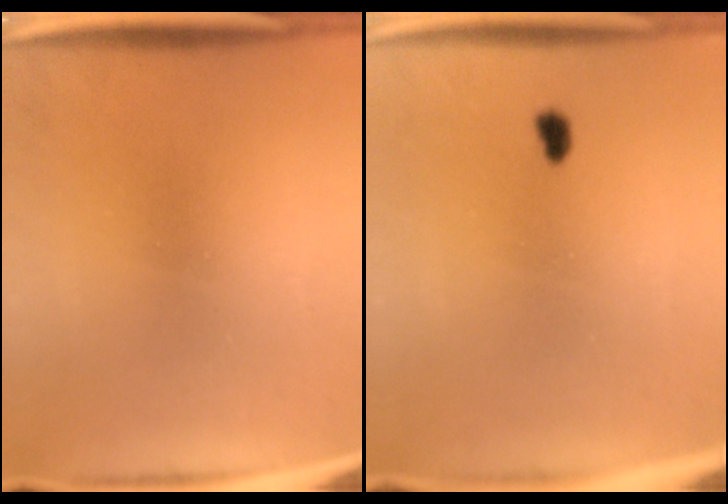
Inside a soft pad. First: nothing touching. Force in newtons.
{"total": 1.3}